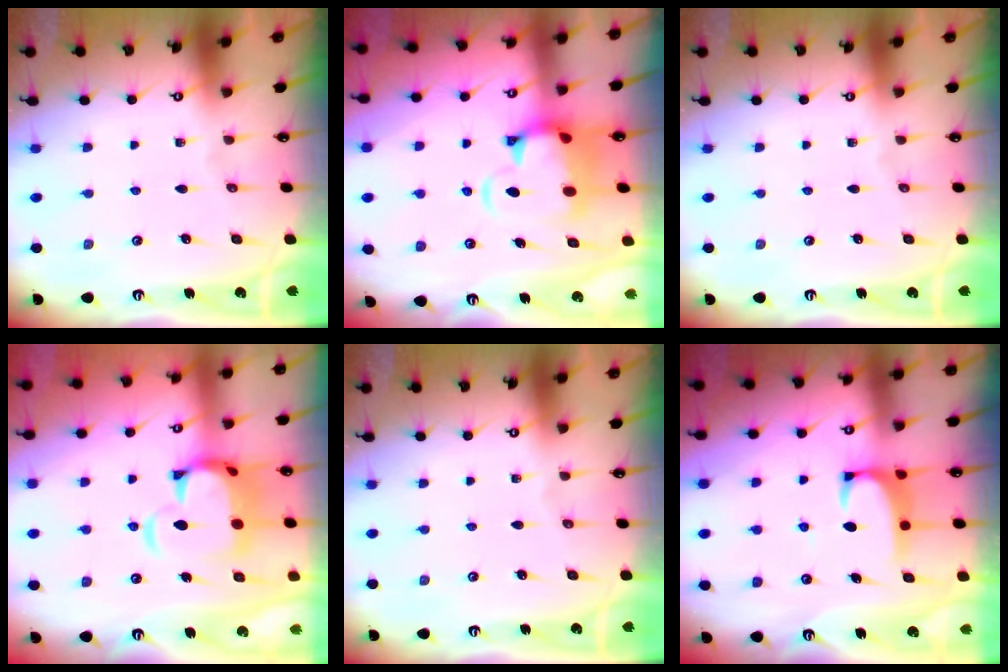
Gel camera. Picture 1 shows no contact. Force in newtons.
{"total": 4.7, "press": 4.4, "slide": 1.4}
{"total": 0.0}
{"total": 7.7, "press": 7.5, "slide": 1.8}
{"total": 0.0}
{"total": 1.9, "press": 1.9, "slide": 0.3}